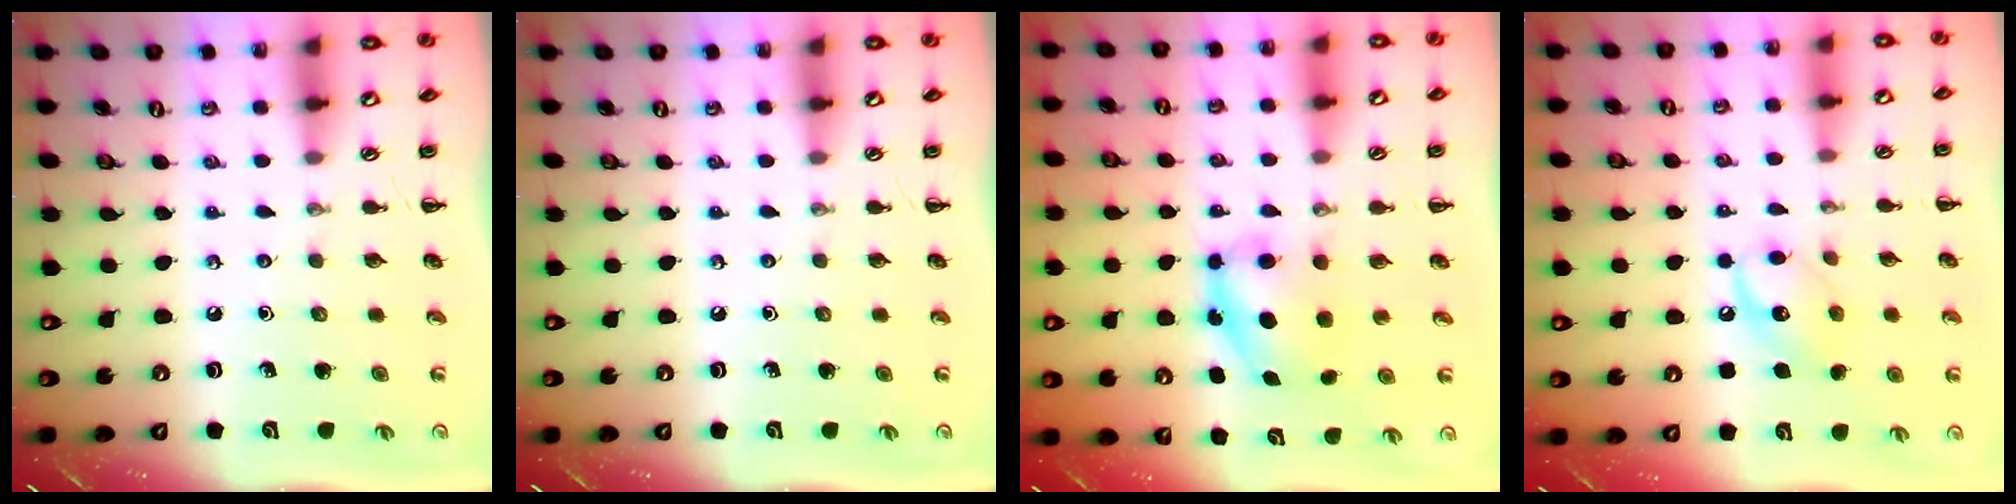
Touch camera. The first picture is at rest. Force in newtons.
{"total": 0.0}
{"total": 6.1, "press": 6.0, "slide": 0.9}
{"total": 10.1, "press": 10.0, "slide": 0.6}